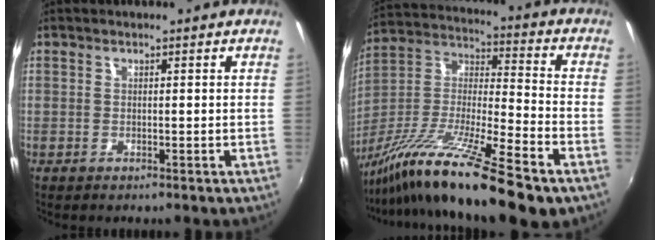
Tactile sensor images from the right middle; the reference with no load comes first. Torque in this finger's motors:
{"motor_torque": [1.16, -0.98, 0.45, 0.21]}